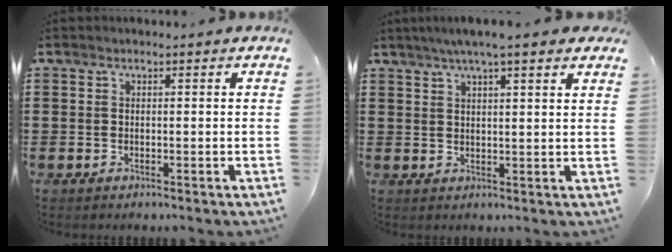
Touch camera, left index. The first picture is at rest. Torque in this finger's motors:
{"motor_torque": [2.14, 0.00, 1.05, 0.21]}